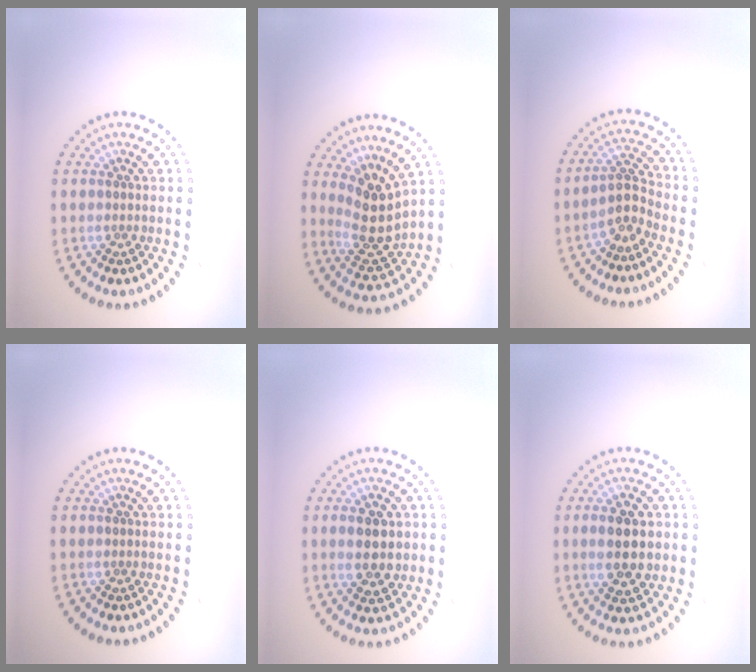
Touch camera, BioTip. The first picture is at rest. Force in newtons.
{"total": 4.3, "press": 3.8, "slide": 1.9}
{"total": 2.5, "press": 1.9, "slide": 1.7}
{"total": 0.0}
{"total": 3.9, "press": 3.9, "slide": 0.4}
{"total": 4.7, "press": 4.7, "slide": 0.2}